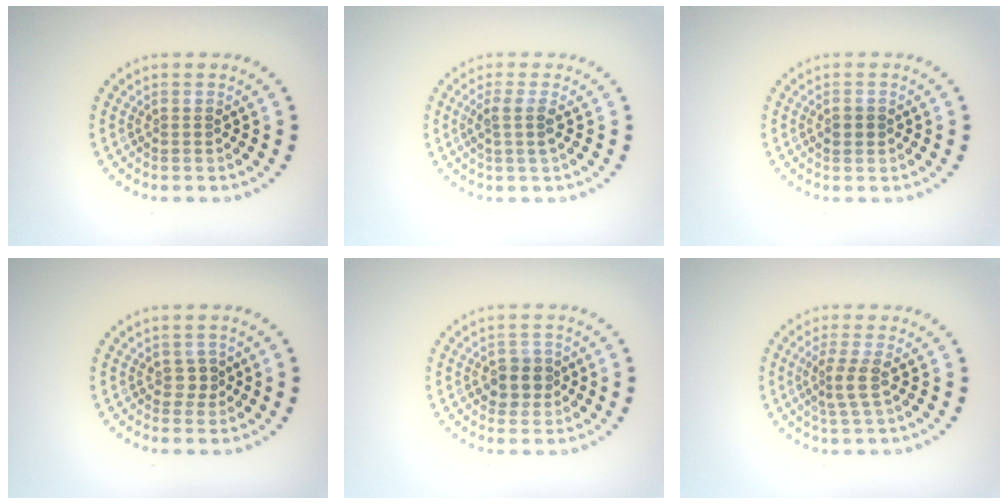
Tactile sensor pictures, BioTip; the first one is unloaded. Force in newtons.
{"total": 1.9, "press": 1.5, "slide": 1.1}
{"total": 1.7, "press": 1.6, "slide": 0.2}
{"total": 1.2, "press": 1.0, "slide": 0.6}
{"total": 2.3, "press": 2.2, "slide": 0.8}
{"total": 2.3, "press": 1.7, "slide": 1.5}